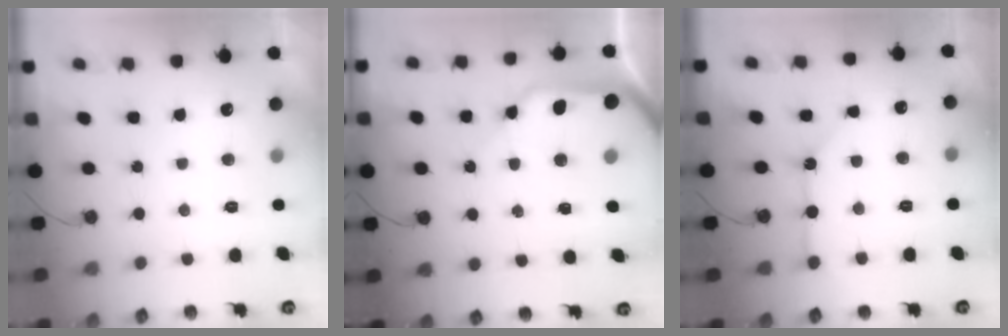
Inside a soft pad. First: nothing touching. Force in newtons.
{"total": 12.2, "press": 12.1, "slide": 1.6}
{"total": 9.5, "press": 9.4, "slide": 1.2}